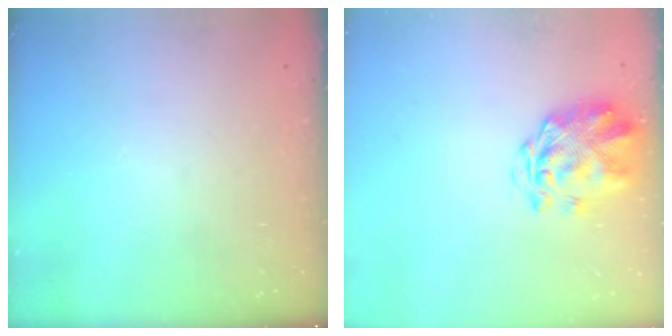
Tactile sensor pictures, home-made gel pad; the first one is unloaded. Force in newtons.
{"total": 3.2, "press": 2.8, "slide": 1.5}